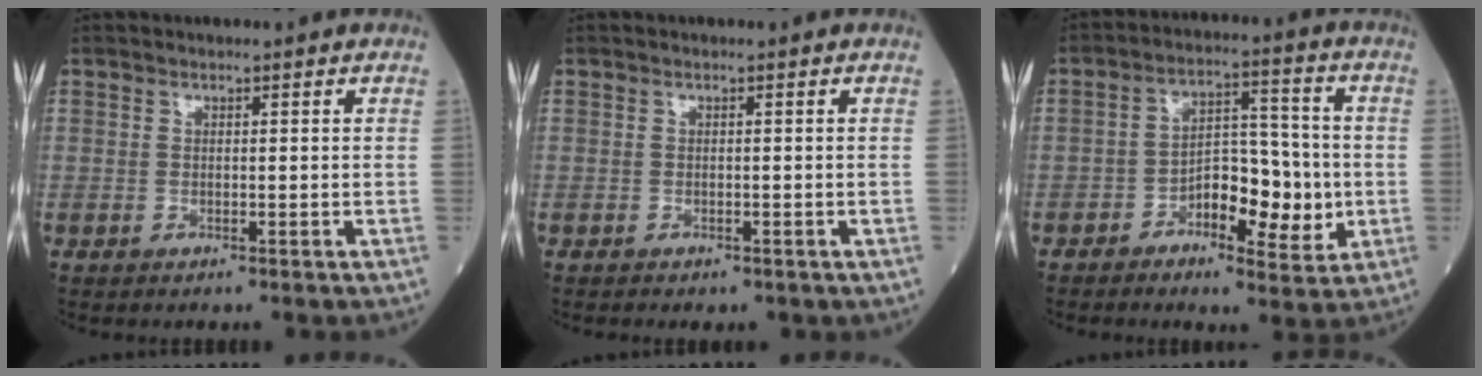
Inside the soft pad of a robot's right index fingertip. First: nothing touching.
{"total": 1.7, "force": [-1.2, 1.0, 0.7], "torque": [-0.014, -0.002, -0.009]}
{"total": 9.8, "force": [-2.7, 4.5, 8.3], "torque": [-0.126, 0.015, -0.046]}